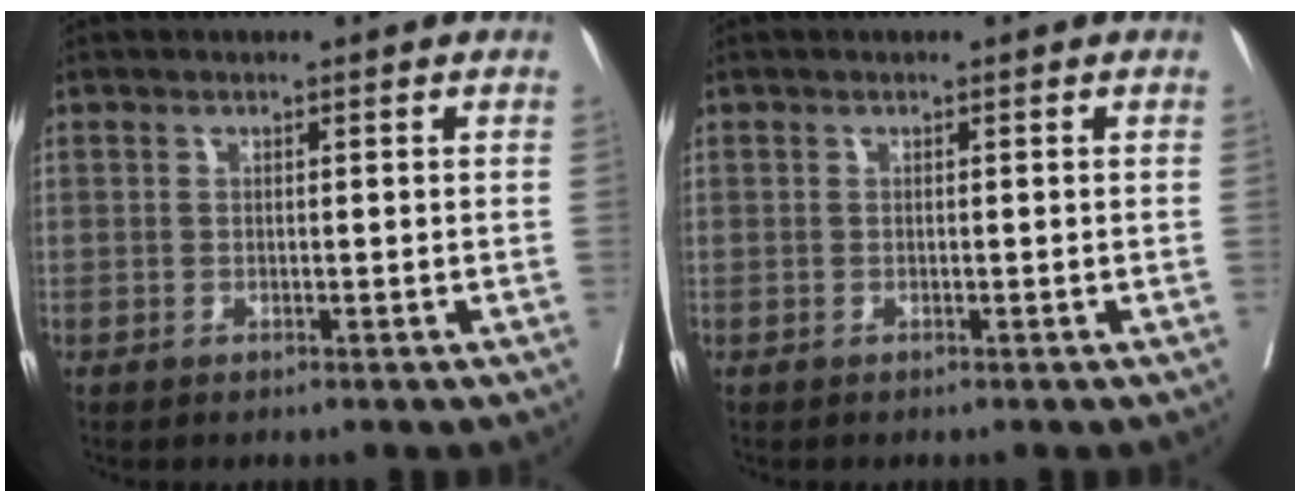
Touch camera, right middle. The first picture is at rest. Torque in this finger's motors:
{"motor_torque": [-0.25, -0.16, 0.03, -0.01]}